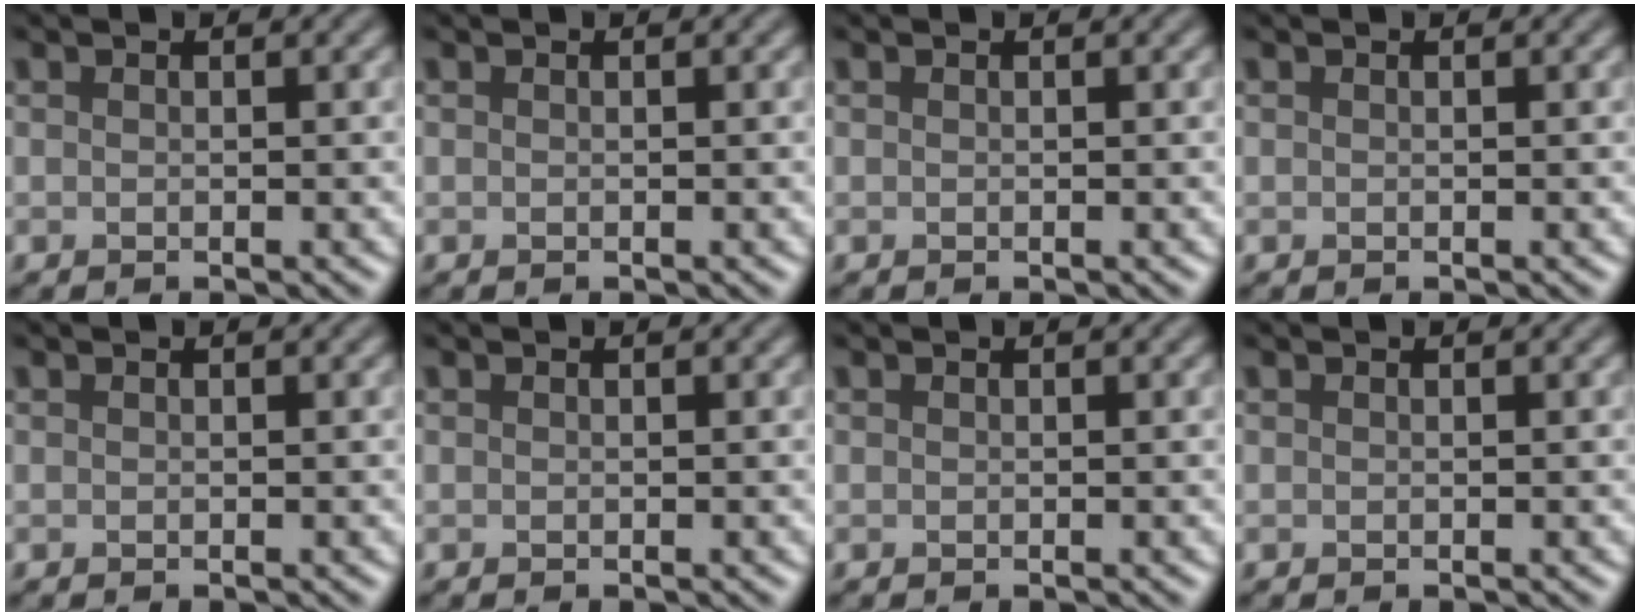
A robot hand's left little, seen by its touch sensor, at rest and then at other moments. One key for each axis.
{"total": 0.0}
{"total": 0.0}
{"total": 0.0}
{"total": 0.0}
{"total": 0.0}
{"total": 0.0}
{"total": 0.0}